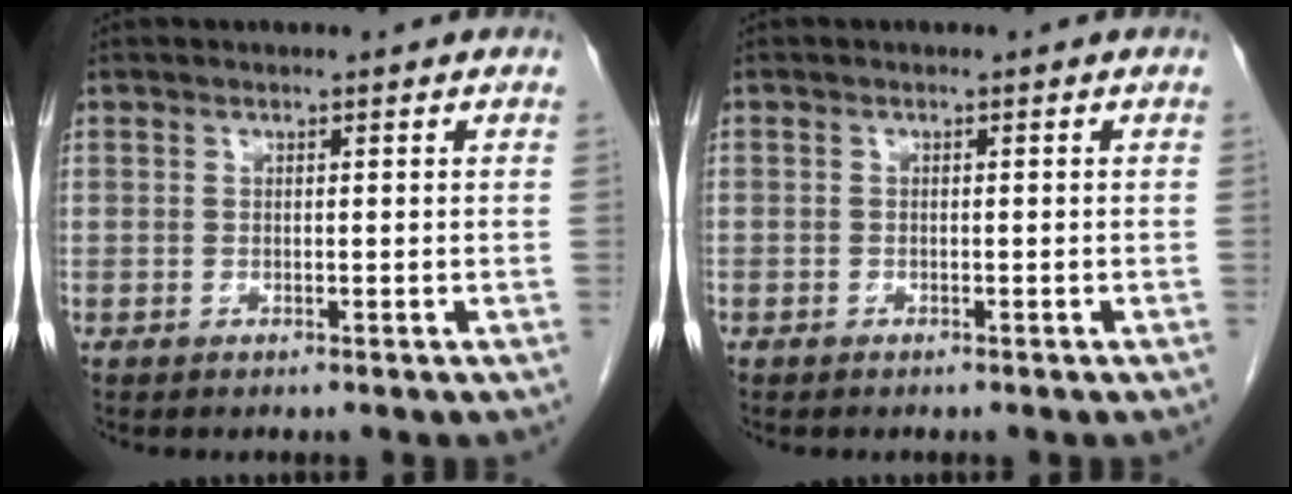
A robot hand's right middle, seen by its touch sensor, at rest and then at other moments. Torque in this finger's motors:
{"motor_torque": [-0.09, -0.37, -0.56, -0.21]}